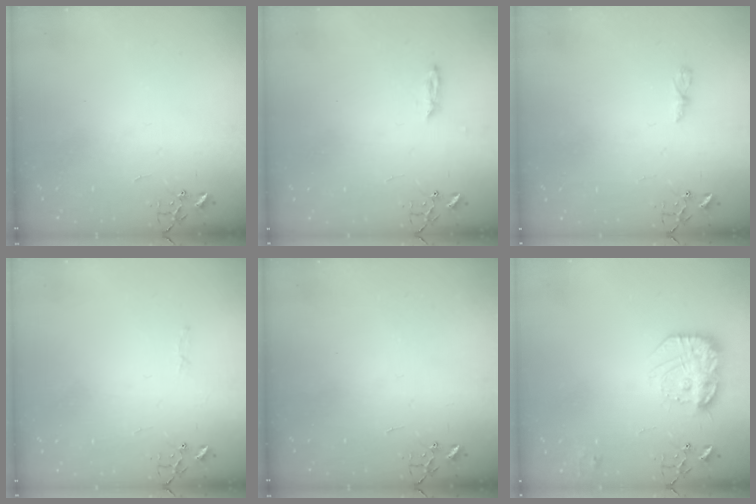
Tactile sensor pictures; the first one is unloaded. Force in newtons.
{"total": 2.3, "press": 2.2, "slide": 0.4}
{"total": 4.4, "press": 4.4, "slide": 0.6}
{"total": 2.8, "press": 2.8, "slide": 0.4}
{"total": 0.0}
{"total": 17.4, "press": 17.3, "slide": 1.2}